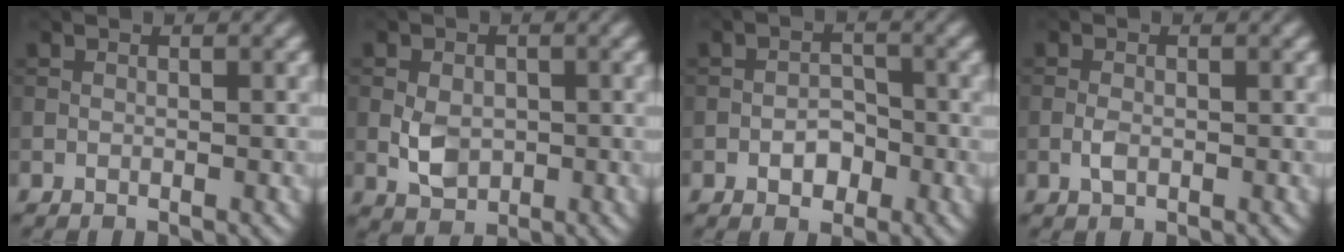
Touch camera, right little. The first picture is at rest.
{"total": 3.3, "force": [-0.5, 2.4, 2.2], "torque": [-0.041, -0.002, -0.010]}
{"total": 2.4, "force": [-1.0, 1.5, 1.5], "torque": [-0.022, 0.006, -0.019]}
{"total": 1.3, "force": [-0.4, 0.7, 1.0], "torque": [-0.023, 0.000, -0.011]}